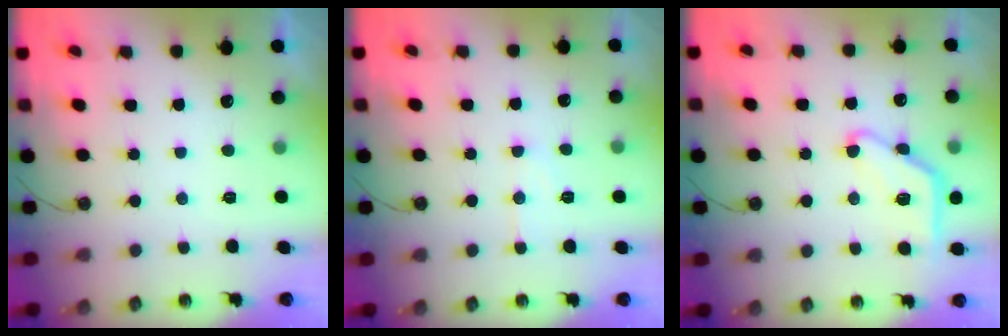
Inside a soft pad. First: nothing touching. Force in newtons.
{"total": 6.8, "press": 6.8, "slide": 0.5}
{"total": 12.1, "press": 12.0, "slide": 0.6}